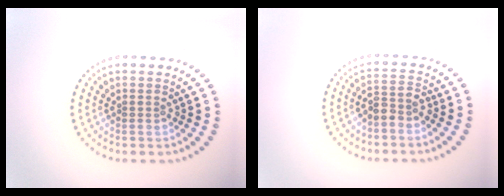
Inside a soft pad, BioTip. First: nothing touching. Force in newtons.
{"total": 2.1, "press": 1.8, "slide": 1.1}